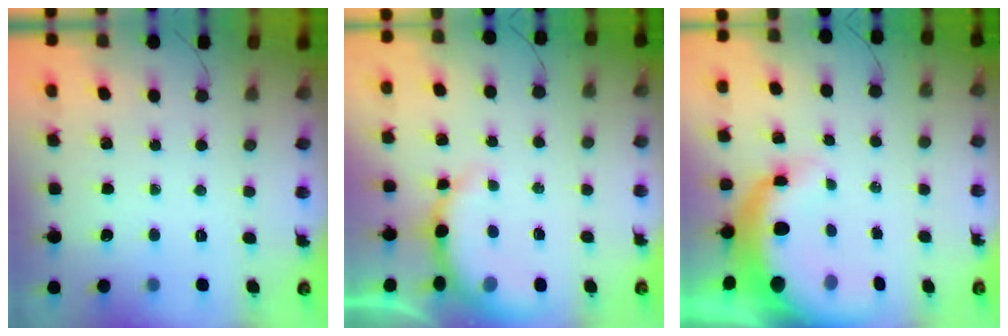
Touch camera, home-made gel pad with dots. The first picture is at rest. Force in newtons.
{"total": 8.4, "press": 8.3, "slide": 1.7}
{"total": 11.8, "press": 11.6, "slide": 2.4}